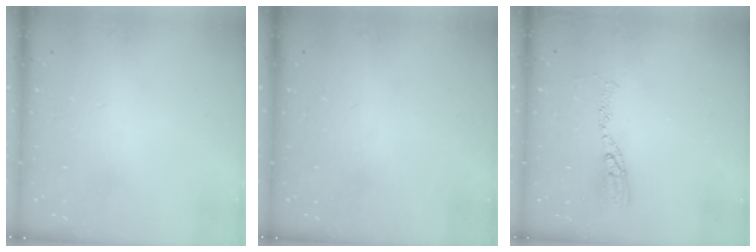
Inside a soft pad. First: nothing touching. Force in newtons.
{"total": 0.0}
{"total": 8.2, "press": 8.1, "slide": 0.7}